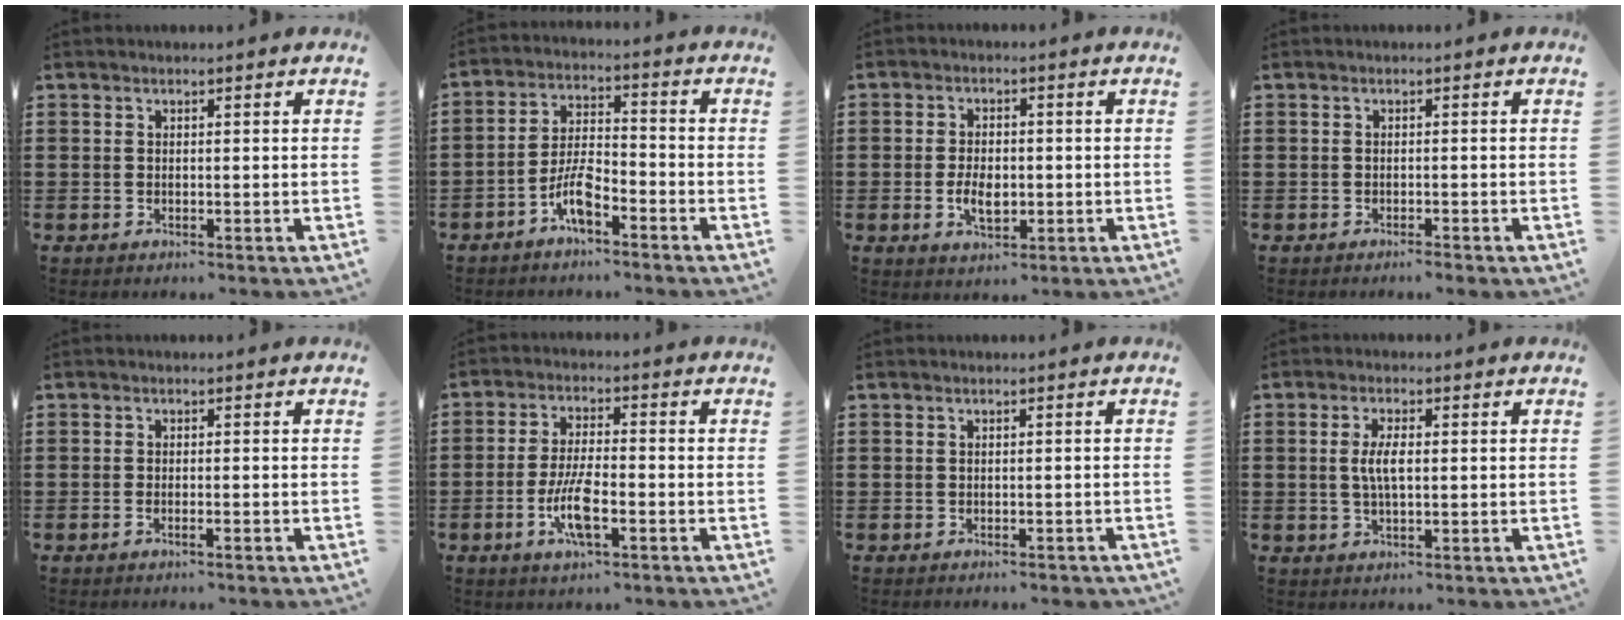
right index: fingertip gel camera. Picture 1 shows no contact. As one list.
[{"total": 6.1, "force": [-3.8, 1.9, 4.4], "torque": [-0.098, 0.004, -0.075]}, {"total": 4.5, "force": [-0.8, 2.5, 3.6], "torque": [-0.065, 0.001, -0.016]}, {"total": 0.8, "force": [-0.7, 0.0, 0.3], "torque": [-0.008, -0.003, -0.014]}, {"total": 1.1, "force": [-0.6, 0.1, 0.8], "torque": [-0.016, -0.004, -0.011]}, {"total": 7.2, "force": [-2.6, 1.9, 6.5], "torque": [-0.138, -0.009, -0.051]}, {"total": 0.6, "force": [-0.5, 0.2, 0.3], "torque": [-0.009, -0.004, -0.009]}, {"total": 4.0, "force": [0.2, 1.3, 3.7], "torque": [-0.080, -0.001, 0.000]}]